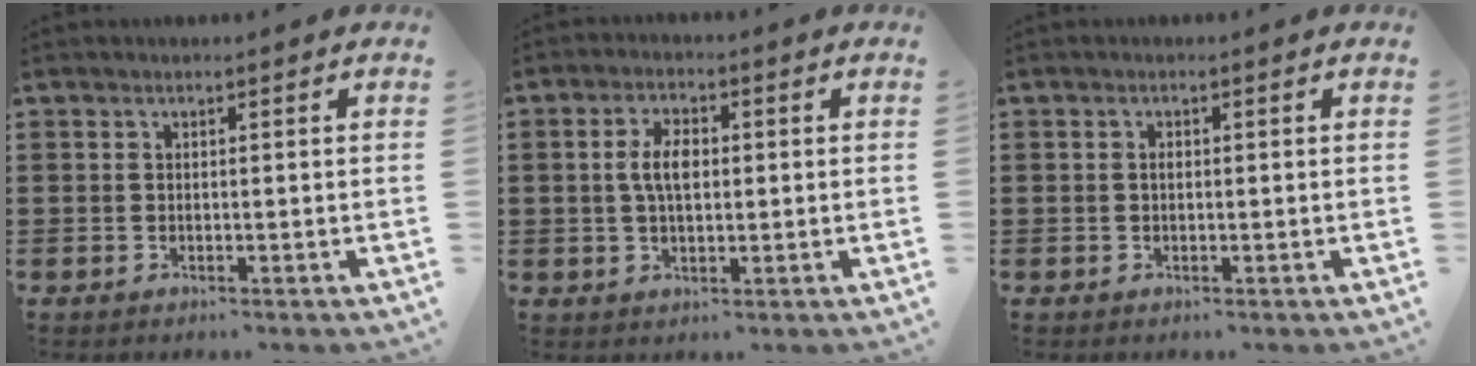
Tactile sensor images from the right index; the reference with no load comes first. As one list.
[{"total": 4.9, "force": [0.4, 2.4, 4.2], "torque": [-0.092, 0.008, 0.003]}, {"total": 0.7, "force": [0.0, 0.4, 0.6], "torque": [-0.013, 0.000, -0.001]}]